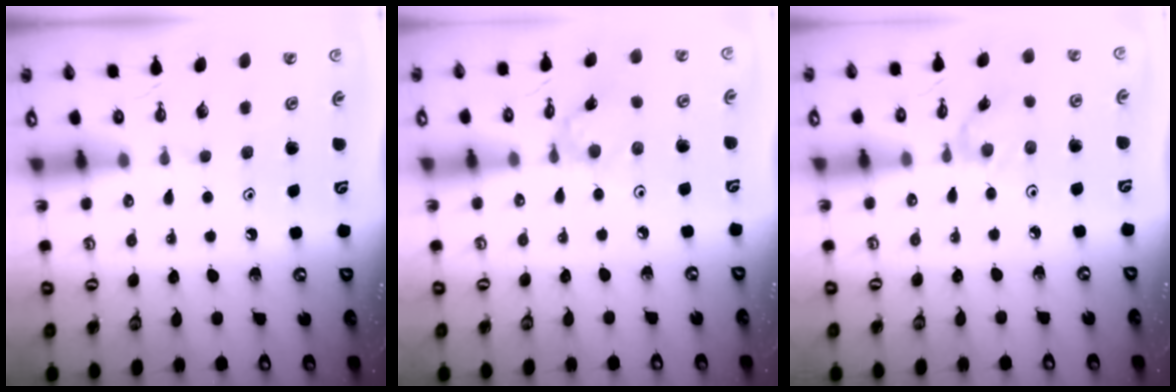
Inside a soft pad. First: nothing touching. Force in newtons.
{"total": 2.4, "press": 2.4, "slide": 0.2}
{"total": 3.0, "press": 2.9, "slide": 0.4}